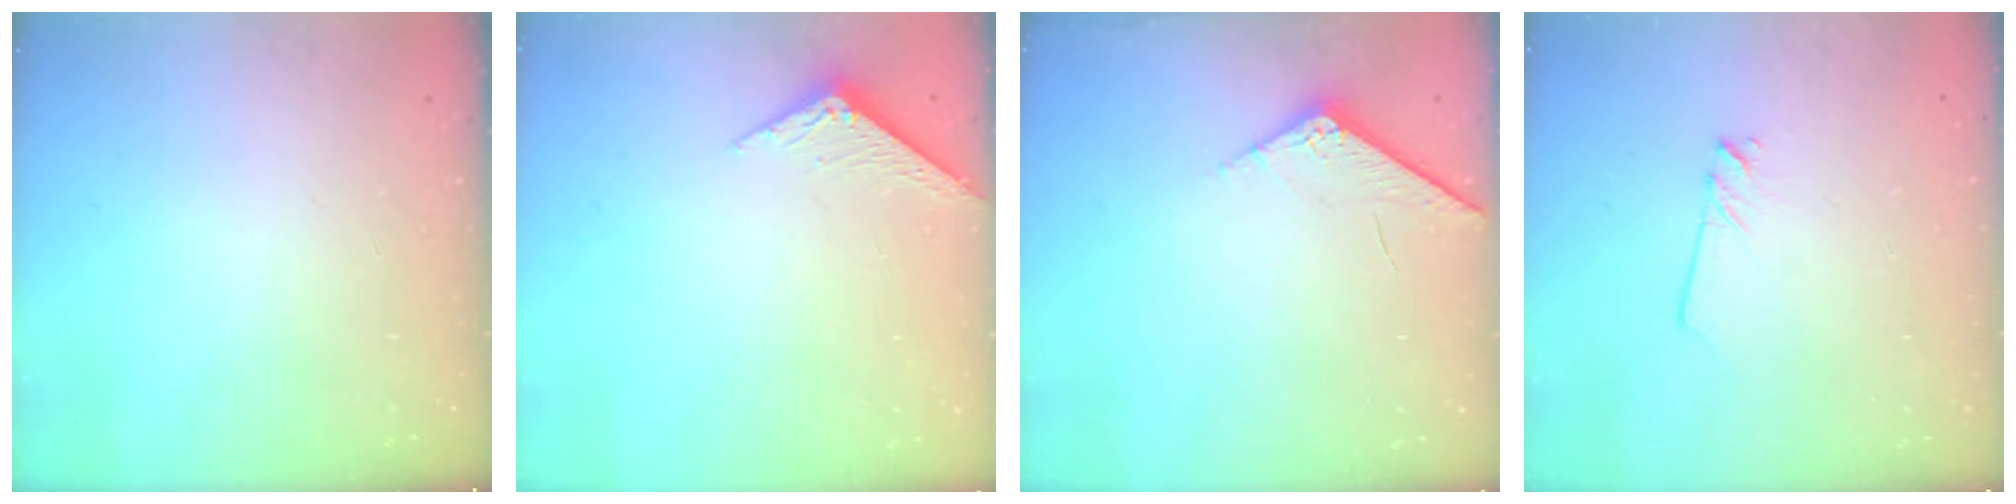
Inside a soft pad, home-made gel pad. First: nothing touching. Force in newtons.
{"total": 3.7, "press": 3.7, "slide": 0.3}
{"total": 4.2, "press": 4.2, "slide": 0.4}
{"total": 2.6, "press": 2.5, "slide": 0.2}